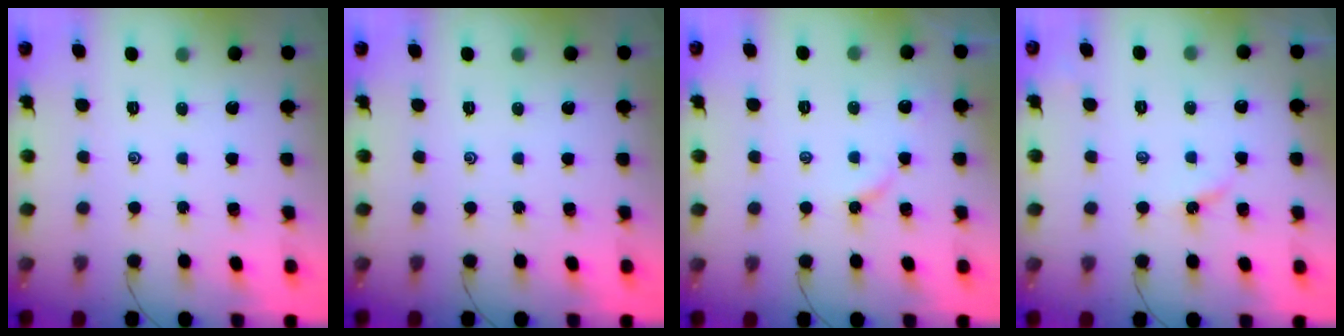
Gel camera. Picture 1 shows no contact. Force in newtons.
{"total": 0.0}
{"total": 5.0, "press": 4.9, "slide": 0.6}
{"total": 2.5, "press": 2.5, "slide": 0.4}